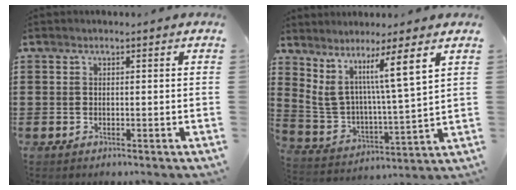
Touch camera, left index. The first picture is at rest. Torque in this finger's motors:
{"motor_torque": [1.54, -0.59, 0.51, 0.21]}